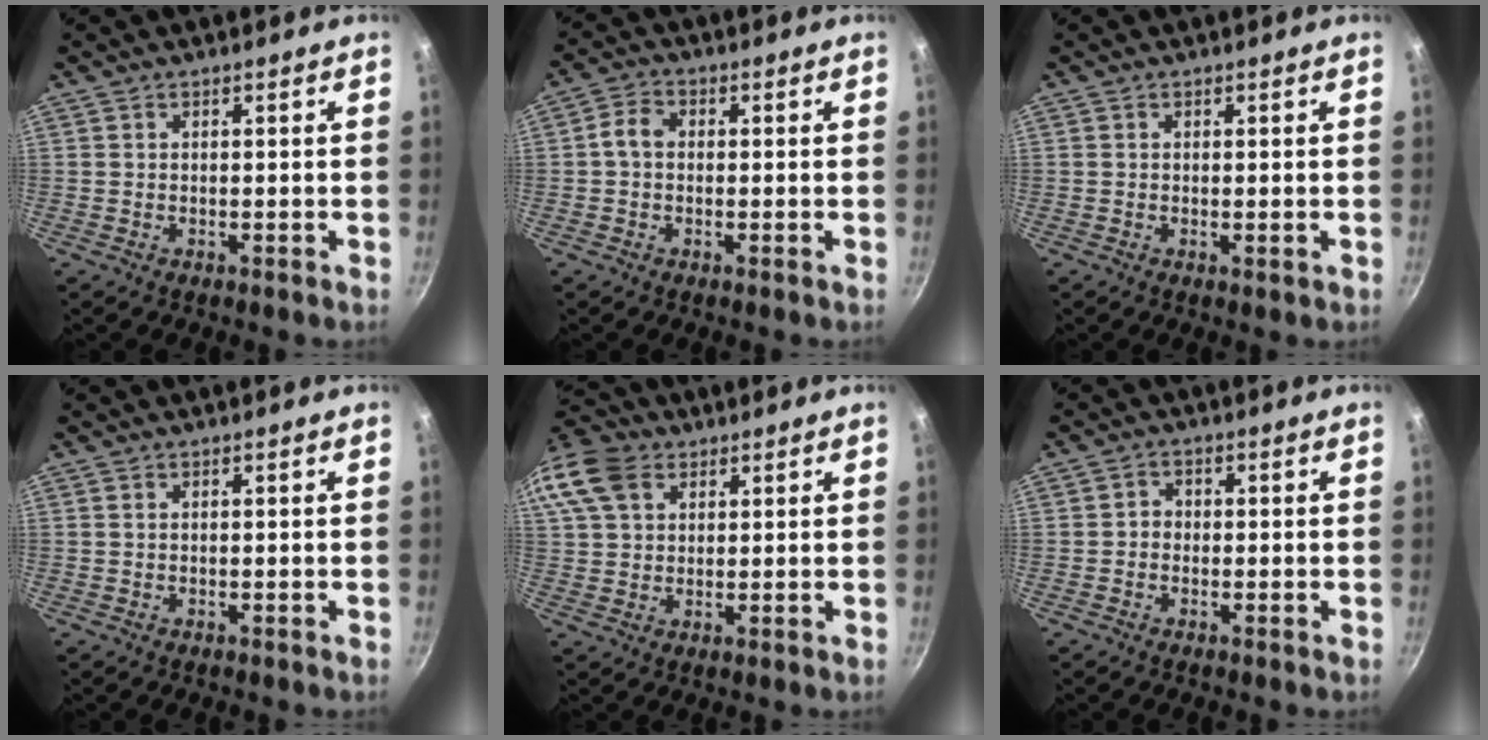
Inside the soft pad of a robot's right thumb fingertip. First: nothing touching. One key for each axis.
{"total": 3.9, "fx": 0.0, "fy": 3.0, "fz": 2.5, "tx": -0.043, "ty": 0.013, "tz": -0.009}
{"total": 0.6, "fx": 0.0, "fy": 0.1, "fz": 0.5, "tx": -0.009, "ty": -0.002, "tz": -0.001}
{"total": 0.0}
{"total": 16.3, "fx": 6.9, "fy": 11.8, "fz": 8.8, "tx": -0.204, "ty": 0.031, "tz": 0.126}
{"total": 2.1, "fx": -0.4, "fy": 1.8, "fz": 0.9, "tx": -0.006, "ty": 0.008, "tz": -0.011}